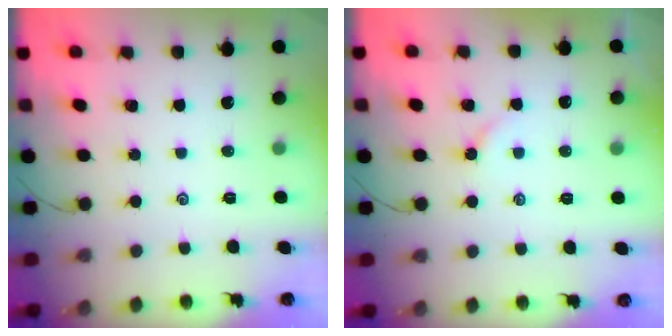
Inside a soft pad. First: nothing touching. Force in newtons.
{"total": 2.7, "press": 2.7, "slide": 0.4}